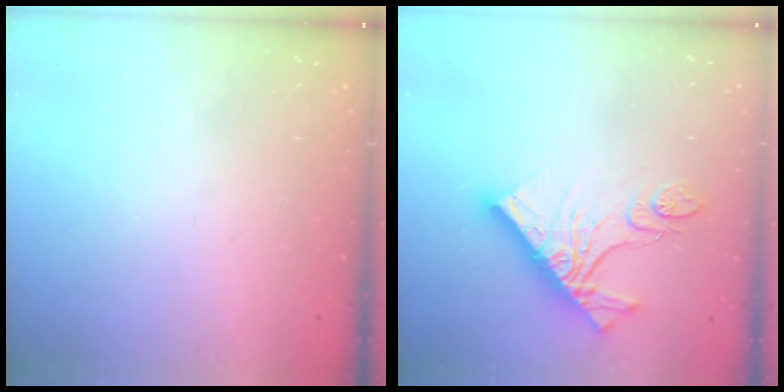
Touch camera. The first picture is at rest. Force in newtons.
{"total": 14.3, "press": 14.3, "slide": 1.5}